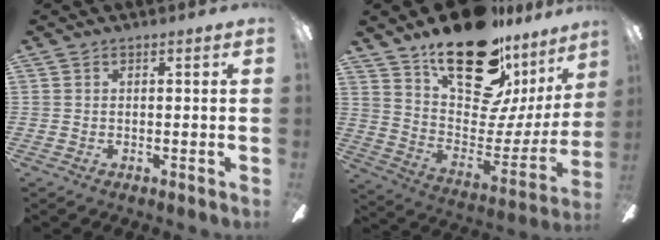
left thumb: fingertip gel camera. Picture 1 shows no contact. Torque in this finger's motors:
{"motor_torque": [2.53, 1.37, 1.43, -1.34, 0.35]}